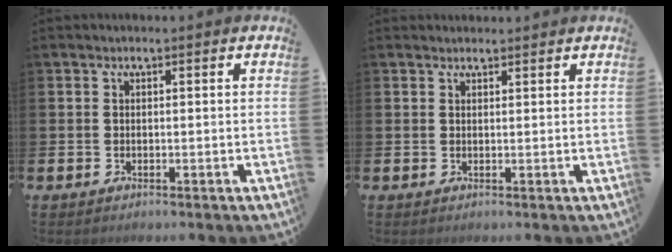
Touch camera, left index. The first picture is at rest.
{"total": 1.1, "force": [1.1, 0.3, 0.0], "torque": [0.013, -0.002, 0.017]}